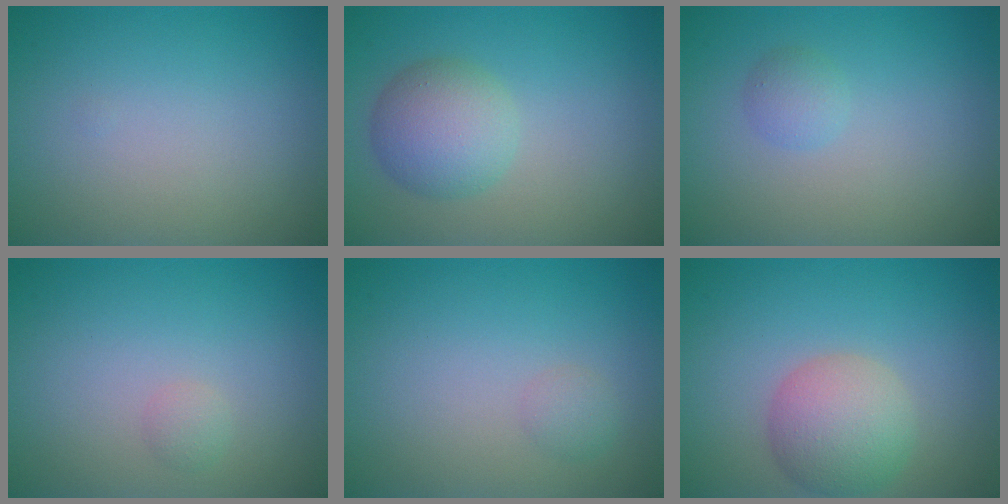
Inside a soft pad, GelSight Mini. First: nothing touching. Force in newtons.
{"total": 4.2, "press": 4.2, "slide": 0.1}
{"total": 1.3, "press": 1.3, "slide": 0.1}
{"total": 0.8, "press": 0.8, "slide": 0.0}
{"total": 1.0, "press": 1.0, "slide": 0.0}
{"total": 4.7, "press": 4.7, "slide": 0.3}